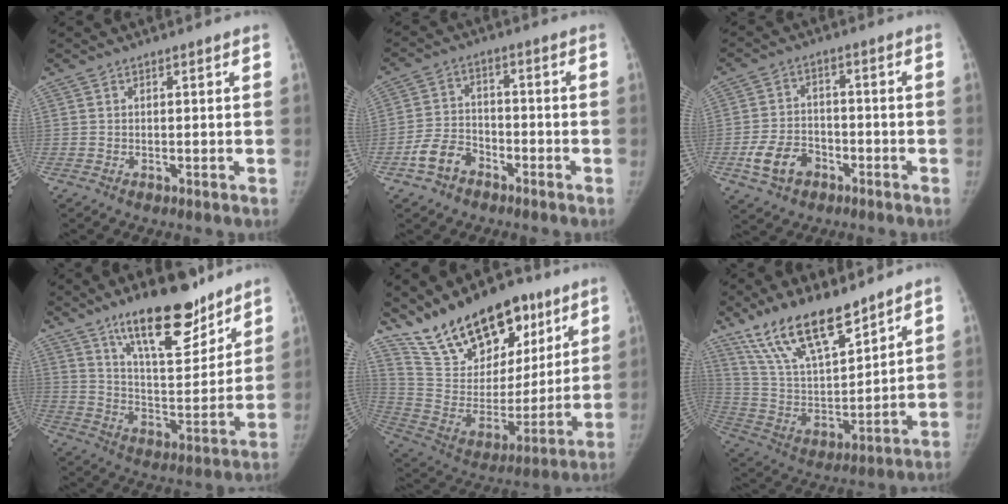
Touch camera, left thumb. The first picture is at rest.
{"total": 6.8, "force": [-4.0, 4.7, 3.0], "torque": [-0.052, 0.029, -0.074]}
{"total": 8.2, "force": [-3.7, 5.9, 4.3], "torque": [-0.069, 0.021, -0.063]}
{"total": 18.8, "force": [13.2, 6.6, 11.6], "torque": [-0.139, -0.086, 0.220]}
{"total": 23.4, "force": [16.2, 11.8, 12.2], "torque": [-0.165, -0.067, 0.281]}
{"total": 18.7, "force": [13.5, 6.4, 11.2], "torque": [-0.170, -0.065, 0.260]}